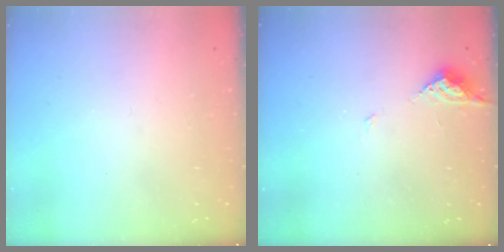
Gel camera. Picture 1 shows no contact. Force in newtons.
{"total": 5.0, "press": 5.0, "slide": 0.6}